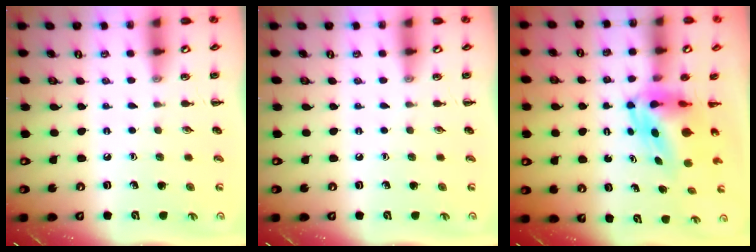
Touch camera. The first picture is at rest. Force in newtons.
{"total": 0.0}
{"total": 5.1, "press": 4.9, "slide": 1.5}